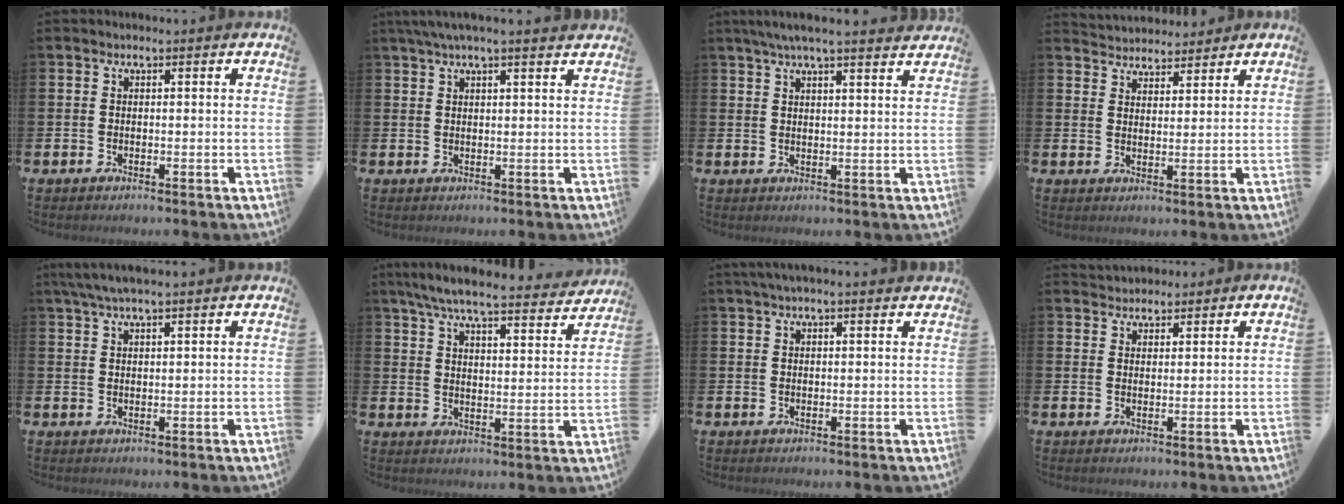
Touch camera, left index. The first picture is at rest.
{"total": 3.5, "force": [2.9, 0.2, 2.0], "torque": [-0.047, -0.002, 0.052]}
{"total": 4.9, "force": [4.4, 0.1, 2.1], "torque": [-0.053, -0.009, 0.080]}
{"total": 3.9, "force": [3.8, 0.9, -0.5], "torque": [-0.011, -0.017, 0.072]}
{"total": 3.9, "force": [3.2, 0.6, 2.2], "torque": [-0.056, 0.002, 0.060]}
{"total": 7.5, "force": [6.8, 0.8, 2.9], "torque": [-0.079, -0.042, 0.118]}
{"total": 2.0, "force": [1.7, 0.2, 1.1], "torque": [-0.025, 0.004, 0.030]}
{"total": 2.6, "force": [2.4, 0.9, -0.4], "torque": [0.001, -0.005, 0.045]}